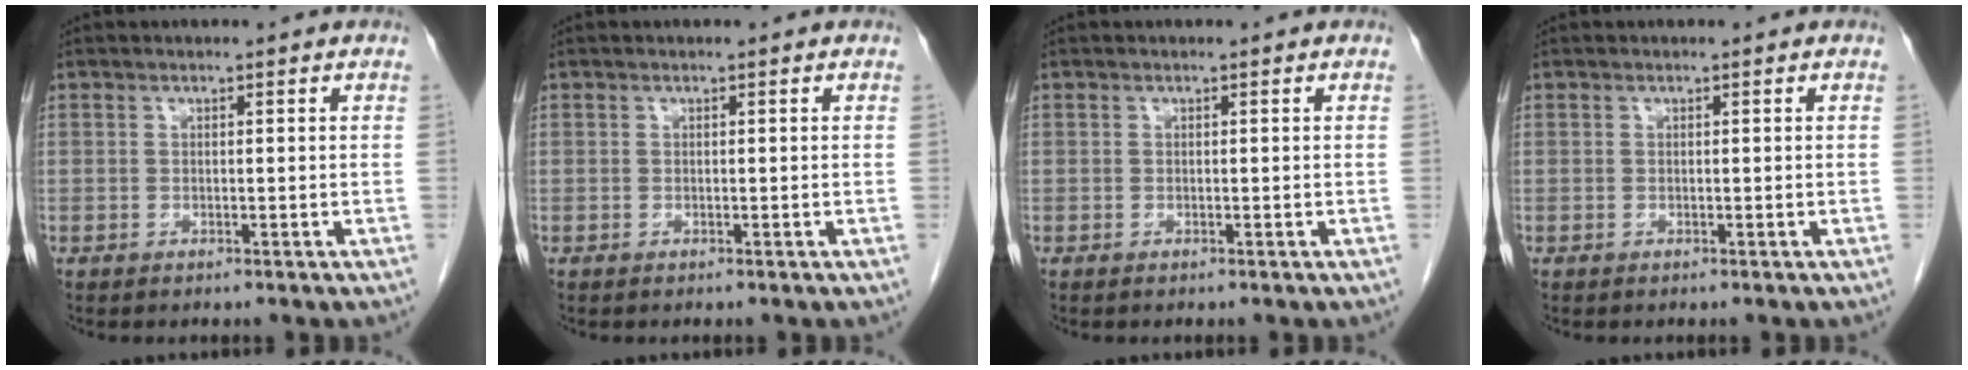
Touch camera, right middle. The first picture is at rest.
{"total": 0.0}
{"total": 0.0}
{"total": 0.0}